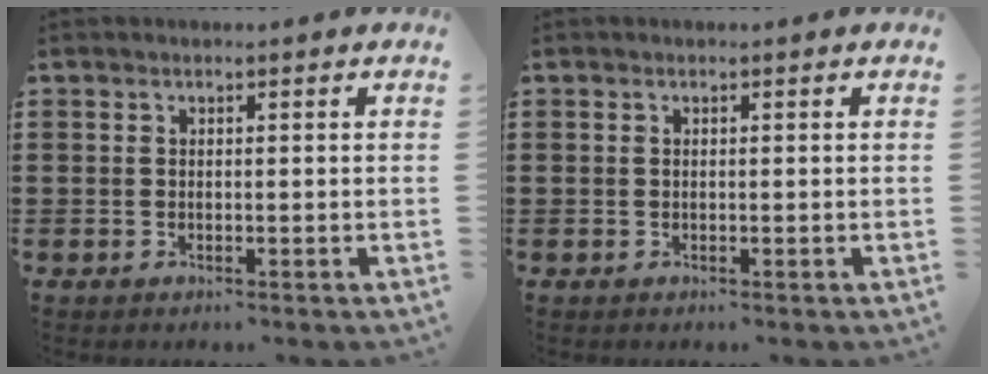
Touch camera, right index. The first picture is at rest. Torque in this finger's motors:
{"motor_torque": [0.51, 0.36, -0.04, 0.01]}